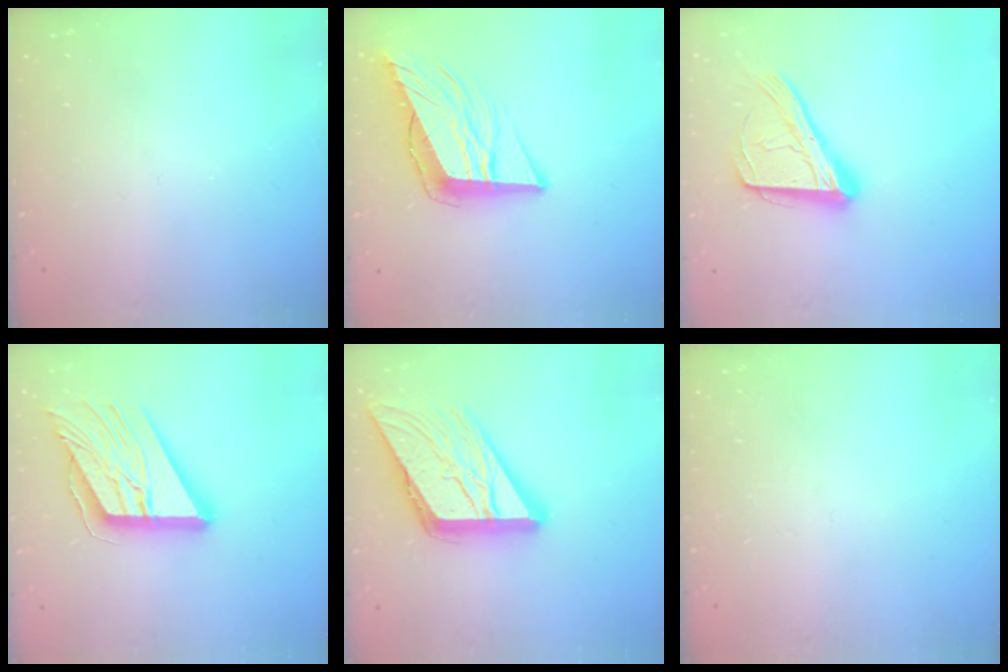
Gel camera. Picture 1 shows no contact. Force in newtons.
{"total": 12.7, "press": 12.2, "slide": 3.4}
{"total": 17.8, "press": 17.7, "slide": 2.4}
{"total": 18.2, "press": 18.1, "slide": 2.0}
{"total": 18.6, "press": 18.5, "slide": 2.0}
{"total": 0.0}